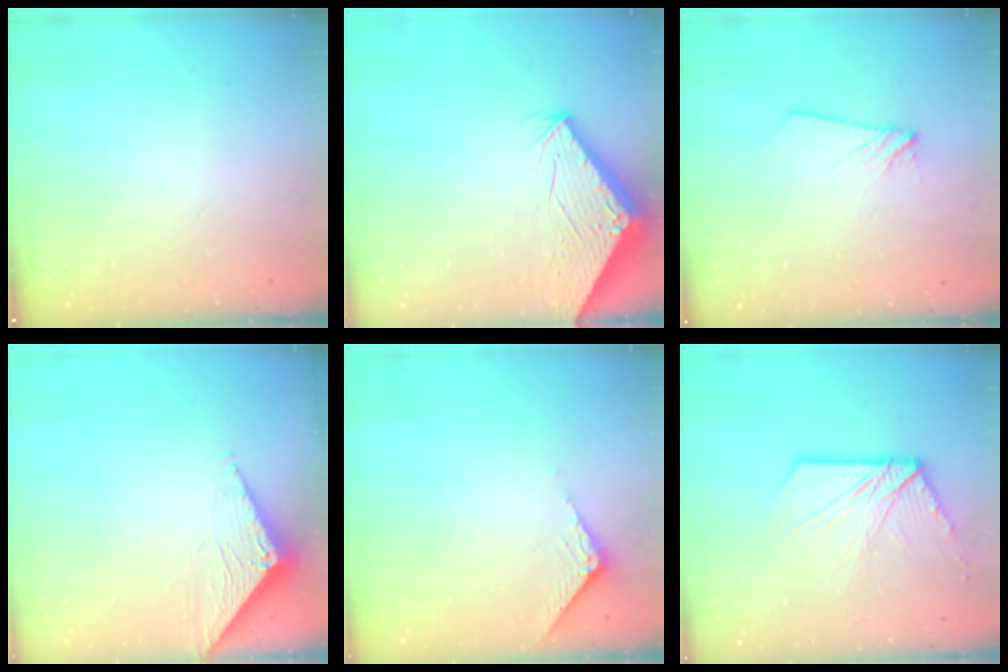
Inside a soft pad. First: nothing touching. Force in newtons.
{"total": 2.8, "press": 2.8, "slide": 0.1}
{"total": 4.6, "press": 4.6, "slide": 0.5}
{"total": 3.0, "press": 3.0, "slide": 0.2}
{"total": 3.4, "press": 3.4, "slide": 0.2}
{"total": 13.2, "press": 13.1, "slide": 1.4}